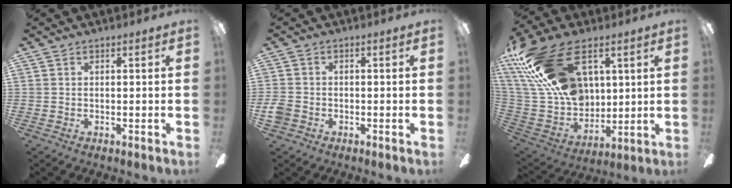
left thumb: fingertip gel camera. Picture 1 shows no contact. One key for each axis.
{"total": 3.1, "fx": -1.5, "fy": 2.3, "fz": 1.3, "tx": -0.025, "ty": 0.007, "tz": -0.029}
{"total": 28.0, "fx": 12.6, "fy": 17.0, "fz": 18.3, "tx": -0.380, "ty": -0.052, "tz": 0.229}